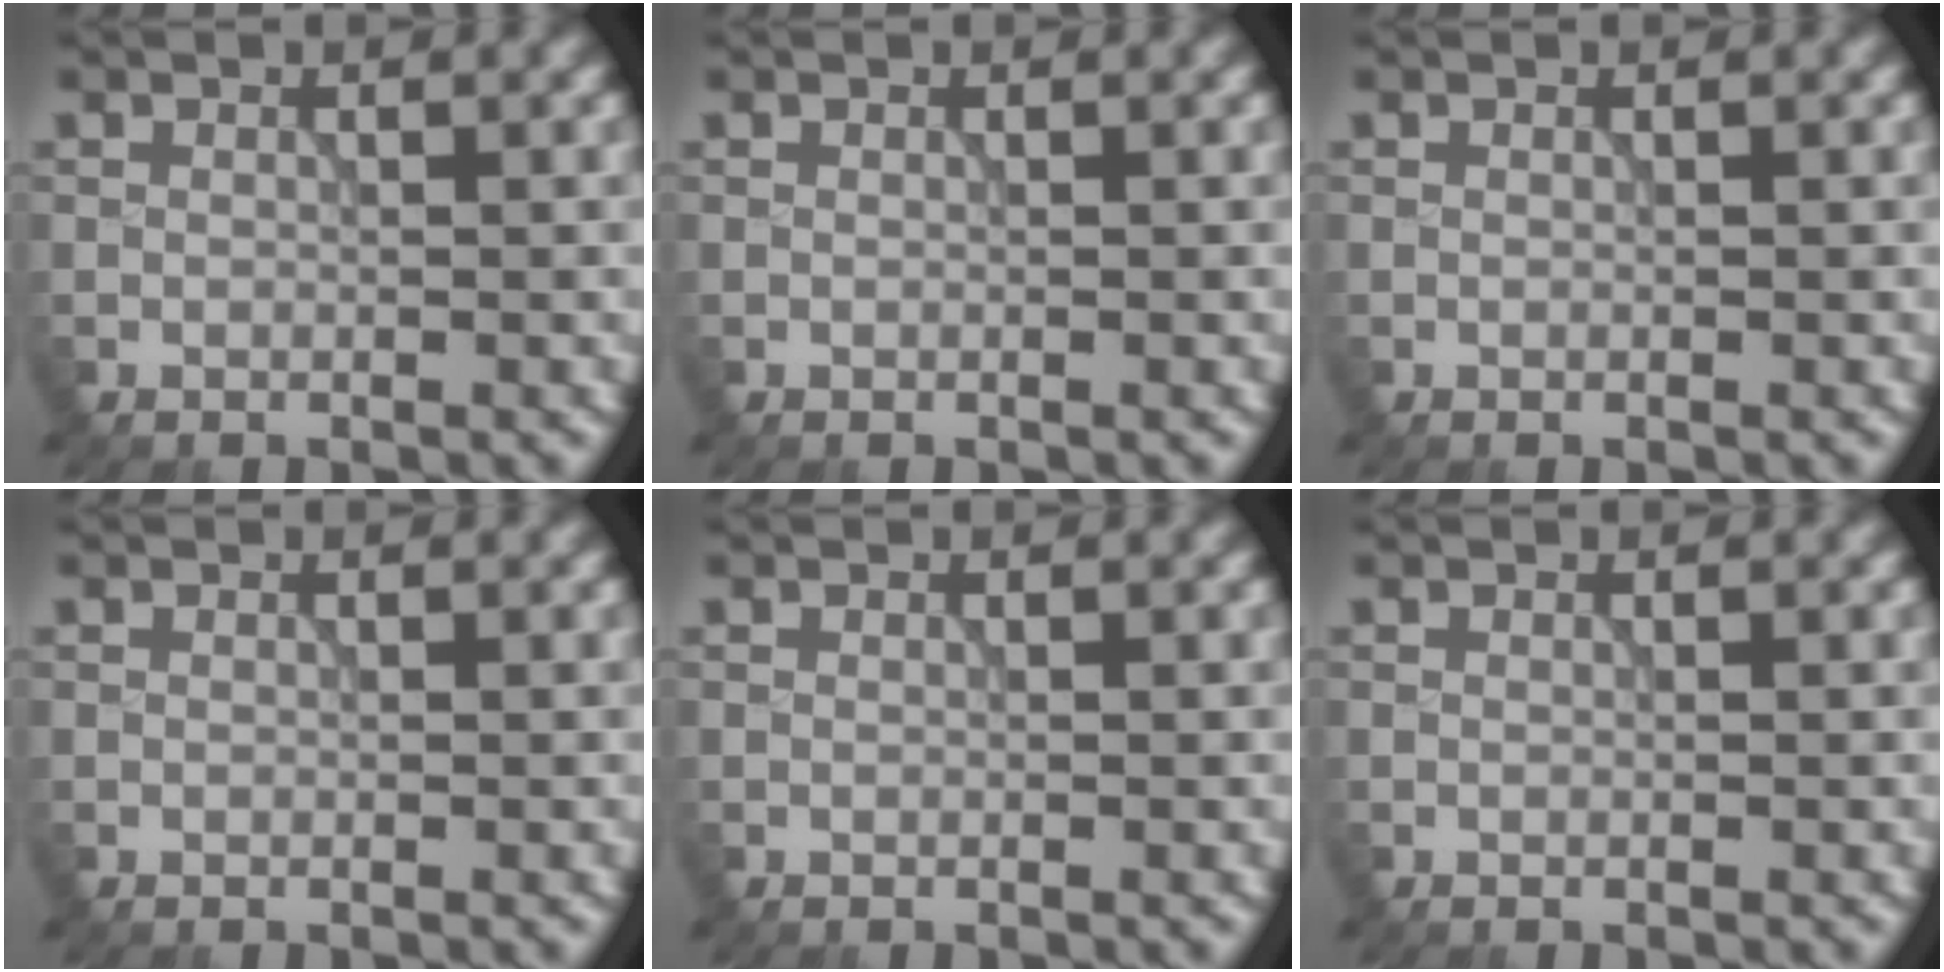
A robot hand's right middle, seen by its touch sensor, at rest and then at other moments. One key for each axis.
{"total": 0.0}
{"total": 0.0}
{"total": 0.0}
{"total": 0.0}
{"total": 0.0}